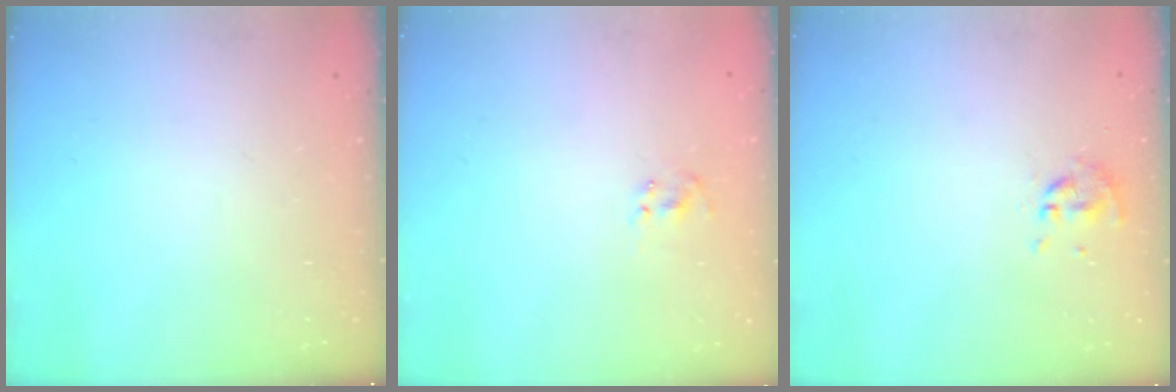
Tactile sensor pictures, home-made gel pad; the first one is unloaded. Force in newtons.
{"total": 1.5, "press": 1.3, "slide": 0.7}
{"total": 0.6, "press": 0.5, "slide": 0.1}